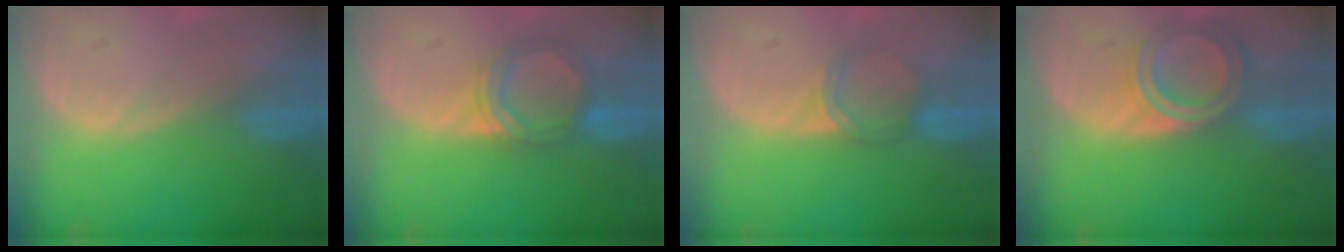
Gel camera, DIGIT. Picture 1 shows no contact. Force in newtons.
{"total": 5.5, "press": 5.2, "slide": 1.8}
{"total": 3.4, "press": 3.0, "slide": 1.6}
{"total": 6.5, "press": 5.8, "slide": 2.9}